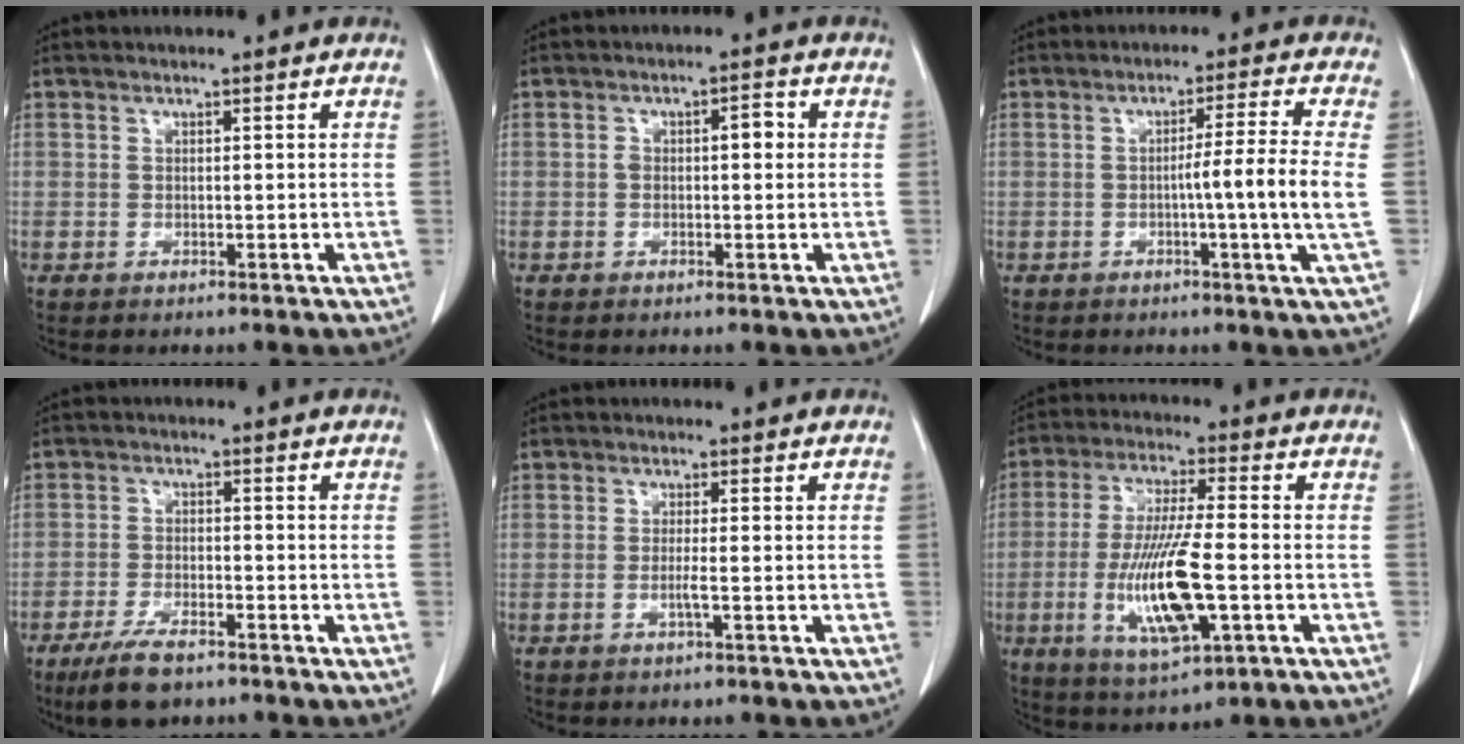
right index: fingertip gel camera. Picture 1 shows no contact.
{"total": 3.1, "force": [0.2, 1.3, 2.8], "torque": [-0.048, 0.016, 0.007]}
{"total": 7.7, "force": [-0.9, -2.0, 7.4], "torque": [-0.109, -0.007, -0.014]}
{"total": 6.8, "force": [-5.1, 1.7, 4.3], "torque": [-0.084, -0.013, -0.089]}
{"total": 1.5, "force": [-0.5, -0.3, 1.4], "torque": [-0.029, -0.002, -0.010]}
{"total": 13.5, "force": [-3.2, 2.3, 12.9], "torque": [-0.259, -0.017, -0.052]}